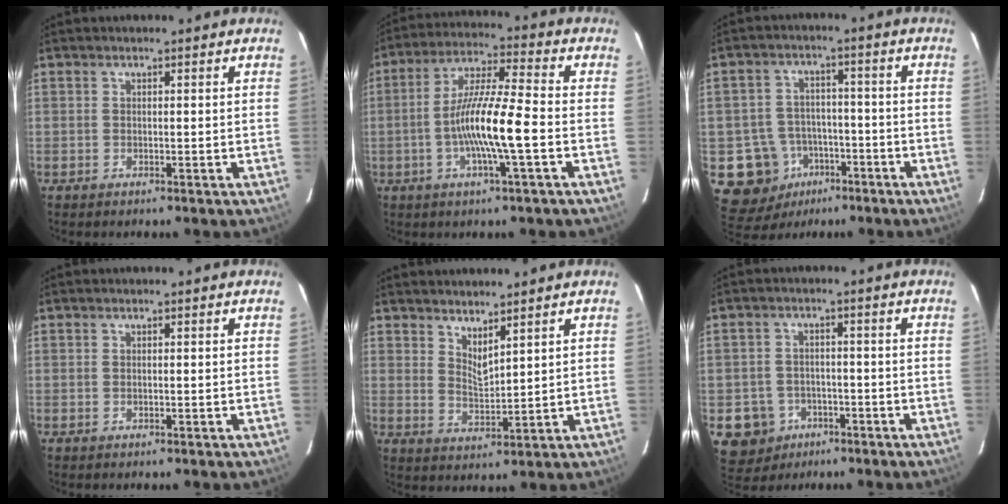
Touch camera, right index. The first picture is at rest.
{"total": 11.8, "force": [-3.2, 0.6, 11.4], "torque": [-0.219, 0.004, -0.062]}
{"total": 11.2, "force": [-5.0, 9.7, 2.4], "torque": [-0.078, 0.027, -0.061]}
{"total": 0.0}
{"total": 4.3, "force": [3.6, 0.9, 2.2], "torque": [-0.036, -0.010, 0.062]}
{"total": 8.0, "force": [-3.6, 7.0, 1.2], "torque": [-0.053, 0.024, -0.048]}